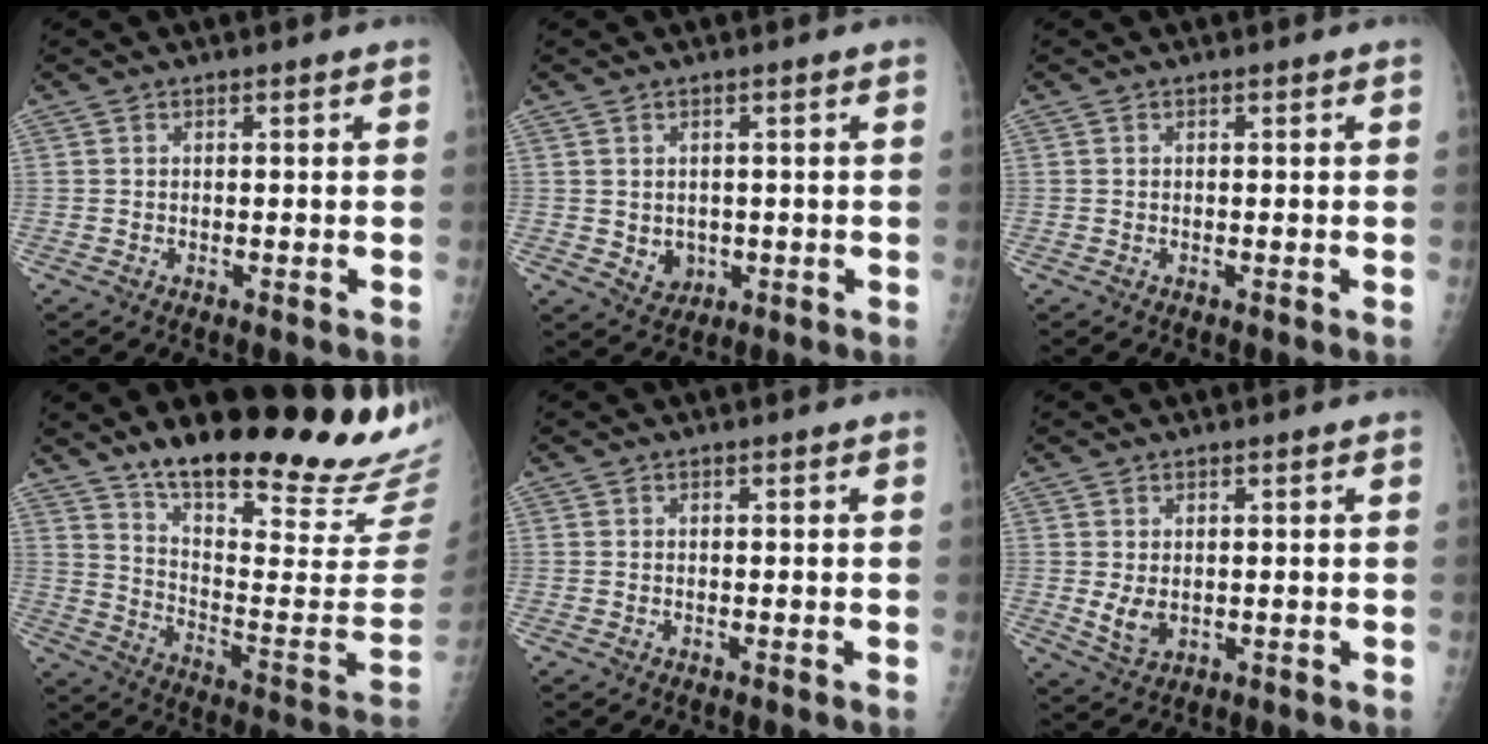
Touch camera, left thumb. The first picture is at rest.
{"total": 3.4, "force": [-0.1, 2.8, 1.8], "torque": [-0.015, -0.004, 0.012]}
{"total": 0.0}
{"total": 27.8, "force": [21.5, 6.0, 16.6], "torque": [-0.219, -0.133, 0.304]}
{"total": 0.0}
{"total": 3.8, "force": [0.6, 2.4, 2.9], "torque": [-0.045, -0.013, 0.020]}